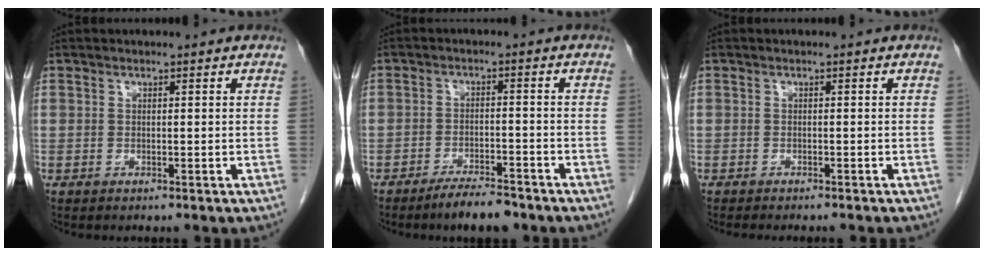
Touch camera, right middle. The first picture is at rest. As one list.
[{"total": 7.0, "force": [-5.5, 2.0, 3.9], "torque": [-0.061, -0.004, -0.088]}, {"total": 5.9, "force": [-5.2, 0.7, 2.7], "torque": [-0.021, -0.009, -0.064]}]